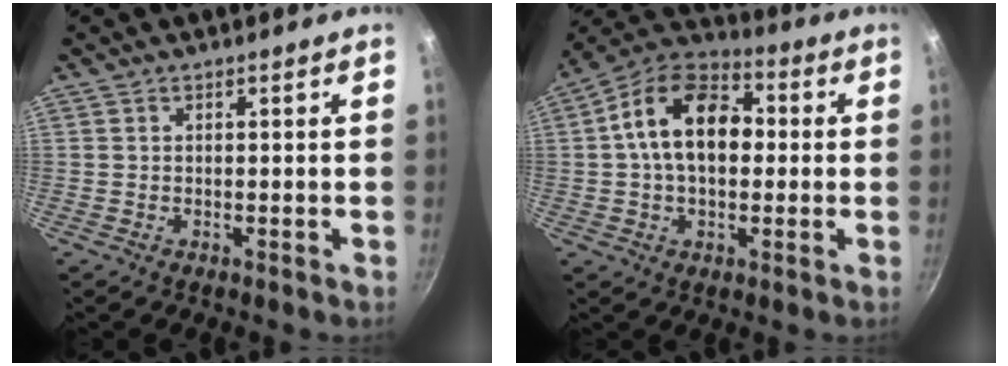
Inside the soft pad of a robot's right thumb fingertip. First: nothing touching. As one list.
[{"total": 16.2, "force": [1.6, 10.6, 12.2], "torque": [-0.169, 0.031, 0.005]}]